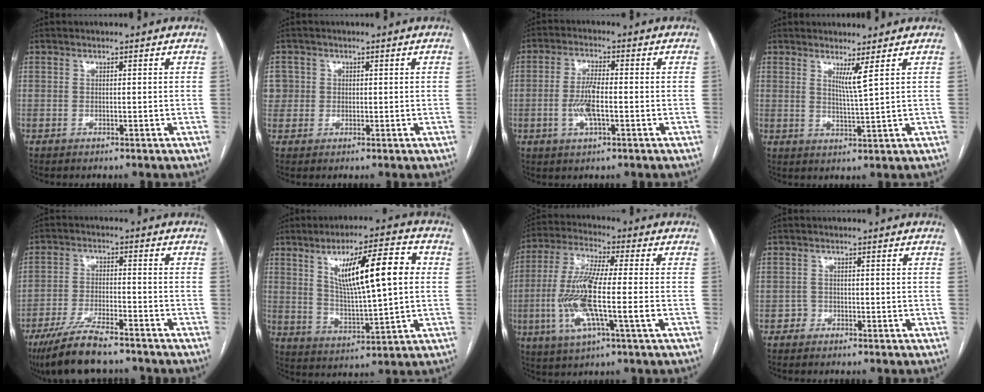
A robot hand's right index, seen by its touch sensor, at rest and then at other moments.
{"total": 4.2, "force": [0.7, 4.1, 0.4], "torque": [-0.004, 0.015, 0.017]}
{"total": 5.8, "force": [-1.2, 1.6, 5.4], "torque": [-0.116, 0.002, -0.022]}
{"total": 2.9, "force": [1.7, -0.9, 2.2], "torque": [-0.041, -0.018, 0.034]}
{"total": 11.0, "force": [-9.0, 1.8, 6.0], "torque": [-0.110, -0.028, -0.152]}
{"total": 14.2, "force": [3.7, 2.3, 13.5], "torque": [-0.220, 0.016, 0.065]}
{"total": 13.8, "force": [-2.7, 1.5, 13.5], "torque": [-0.281, -0.005, -0.054]}
{"total": 1.2, "force": [-0.6, 0.9, -0.2], "torque": [0.008, 0.007, -0.016]}